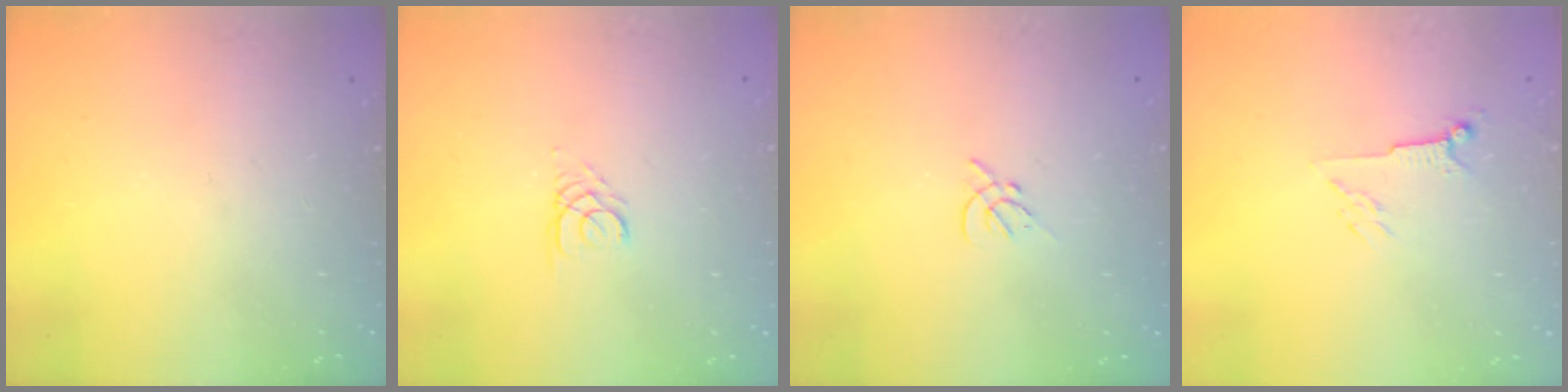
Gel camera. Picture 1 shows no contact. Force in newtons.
{"total": 2.6, "press": 2.6, "slide": 0.3}
{"total": 2.2, "press": 2.1, "slide": 0.6}
{"total": 4.5, "press": 4.4, "slide": 1.0}